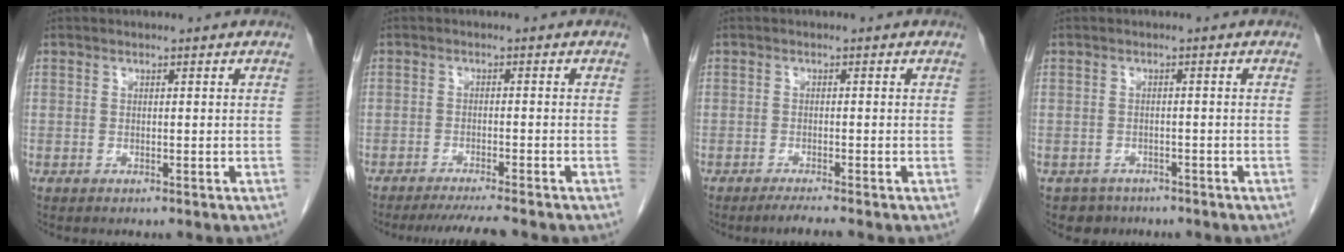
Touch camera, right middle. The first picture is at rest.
{"total": 6.0, "force": [-5.4, -0.6, 2.7], "torque": [-0.033, -0.019, -0.084]}
{"total": 2.2, "force": [-1.8, -0.6, 1.1], "torque": [-0.028, -0.008, -0.034]}
{"total": 2.8, "force": [-2.1, 1.9, -0.4], "torque": [0.000, 0.006, -0.031]}